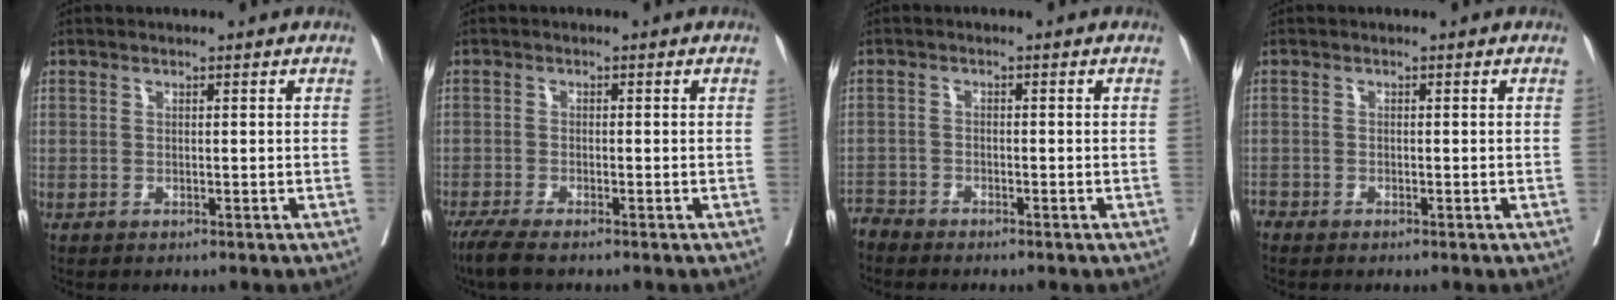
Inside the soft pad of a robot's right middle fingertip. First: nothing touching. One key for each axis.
{"total": 3.8, "fx": -3.0, "fy": 0.4, "fz": 2.2, "tx": -0.041, "ty": -0.010, "tz": -0.052}
{"total": 2.2, "fx": -2.1, "fy": 0.2, "fz": -0.7, "tx": 0.019, "ty": -0.007, "tz": -0.043}
{"total": 1.1, "fx": -1.0, "fy": 0.4, "fz": -0.1, "tx": 0.004, "ty": 0.000, "tz": -0.019}